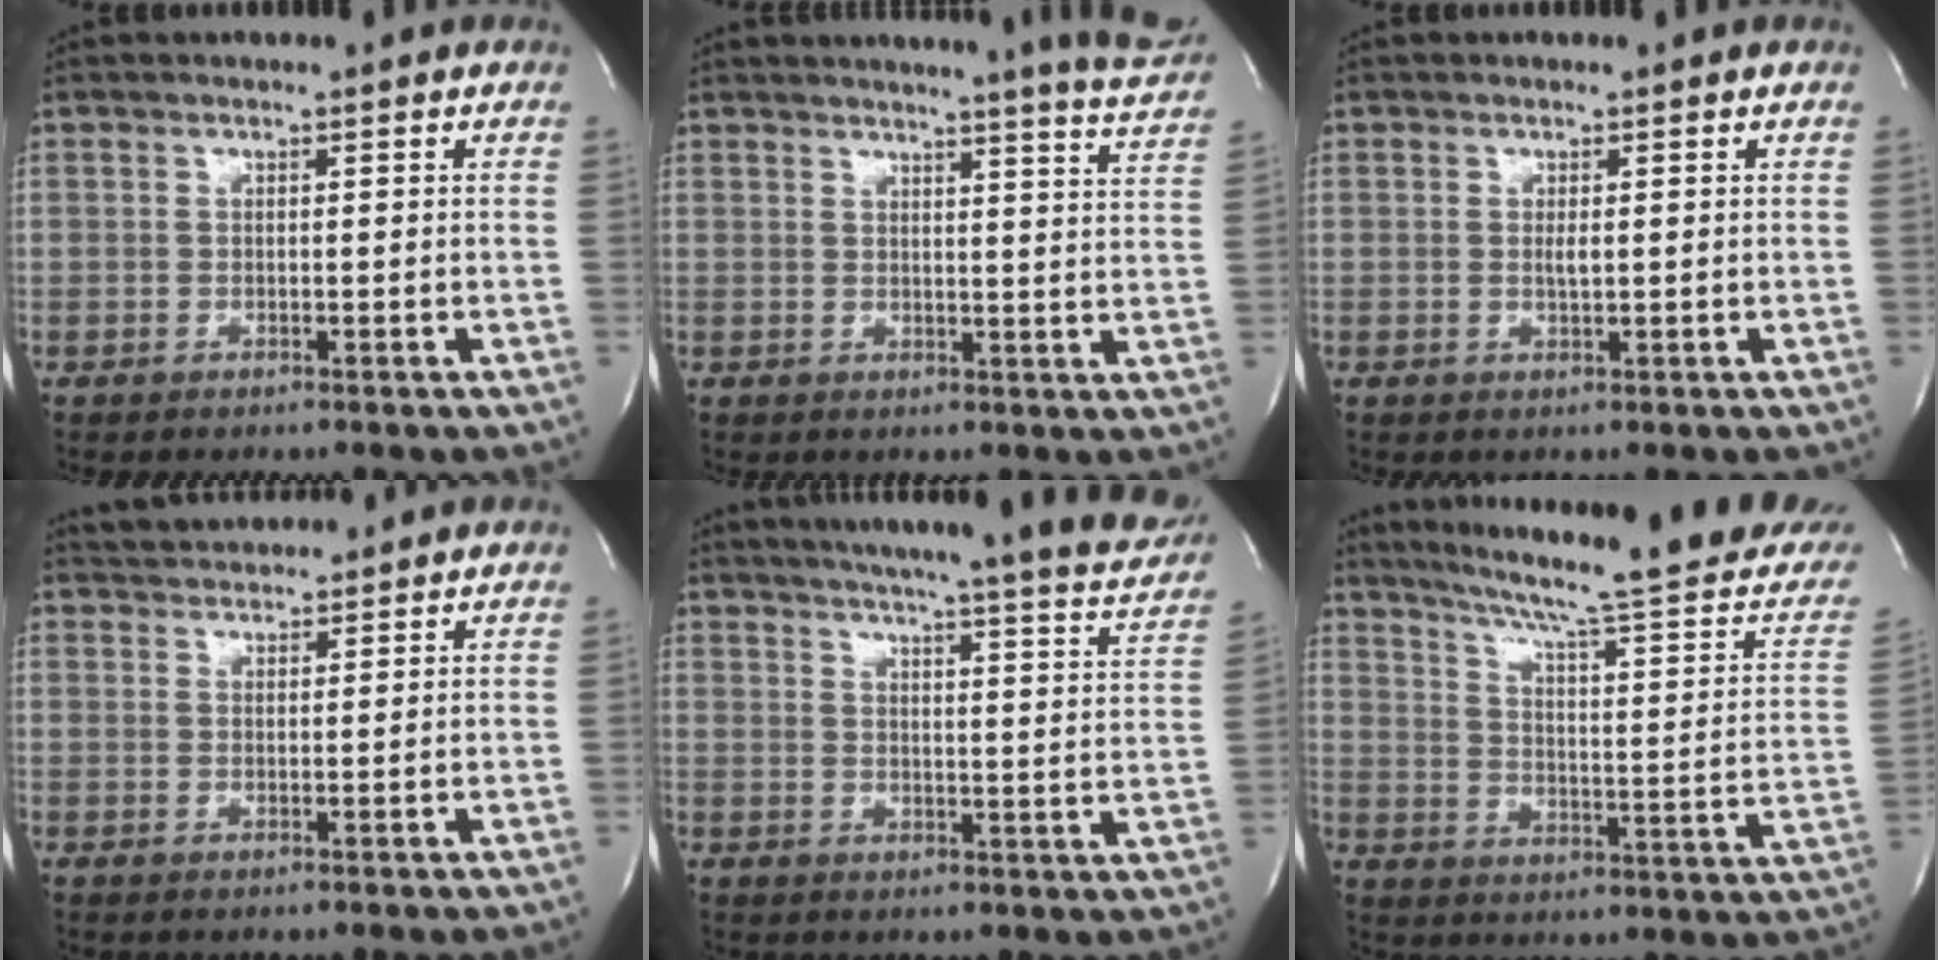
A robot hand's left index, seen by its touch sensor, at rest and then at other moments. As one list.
[{"total": 12.2, "force": [11.5, -1.2, 3.9], "torque": [-0.055, -0.069, 0.116]}, {"total": 1.1, "force": [0.0, 0.1, 1.1], "torque": [-0.026, -0.006, 0.001]}, {"total": 4.7, "force": [4.6, 0.7, 0.6], "torque": [-0.017, 0.027, 0.078]}, {"total": 25.6, "force": [23.2, 1.5, 10.7], "torque": [-0.160, -0.065, 0.275]}, {"total": 25.7, "force": [22.2, 0.5, 12.9], "torque": [-0.196, -0.067, 0.291]}]